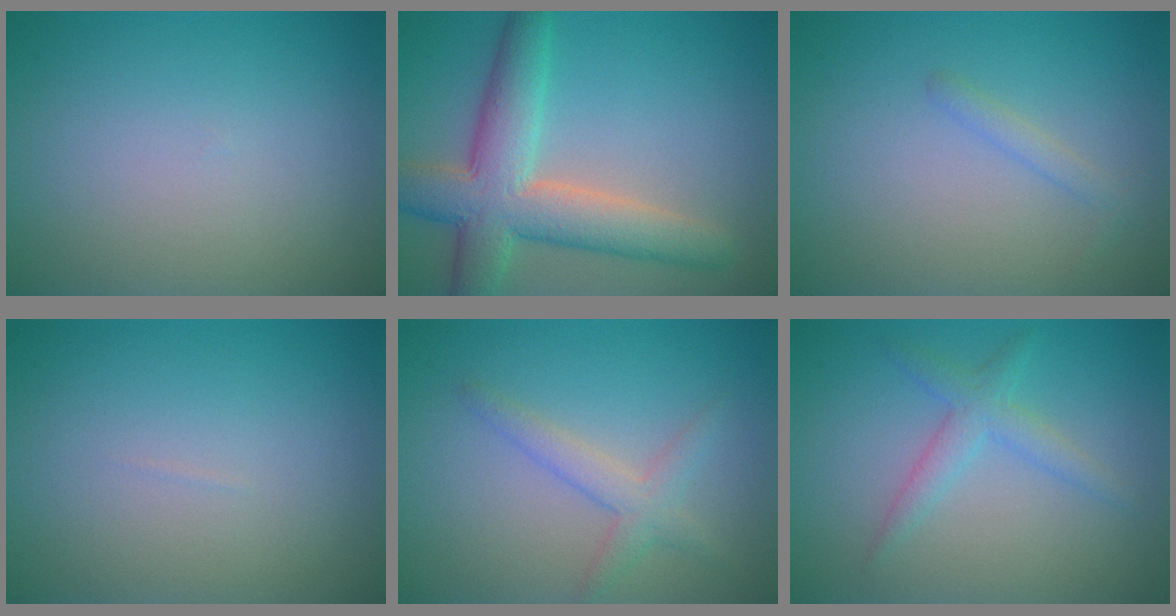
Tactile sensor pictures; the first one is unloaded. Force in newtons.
{"total": 7.9, "press": 7.9, "slide": 0.5}
{"total": 1.1, "press": 1.1, "slide": 0.0}
{"total": 0.0}
{"total": 2.4, "press": 2.4, "slide": 0.2}
{"total": 2.3, "press": 2.3, "slide": 0.1}